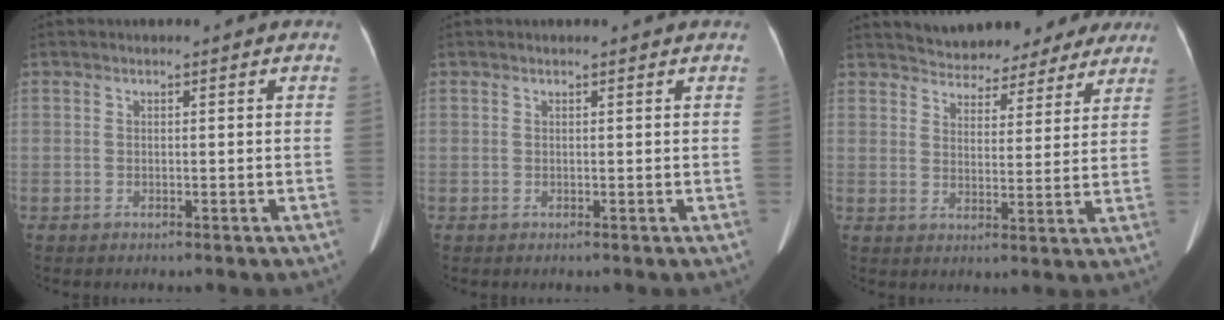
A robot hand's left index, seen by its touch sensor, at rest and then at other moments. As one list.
[{"total": 1.9, "force": [1.8, 0.2, 0.6], "torque": [-0.006, -0.002, 0.014]}, {"total": 16.9, "force": [15.2, 5.8, 4.4], "torque": [-0.055, -0.004, 0.188]}]